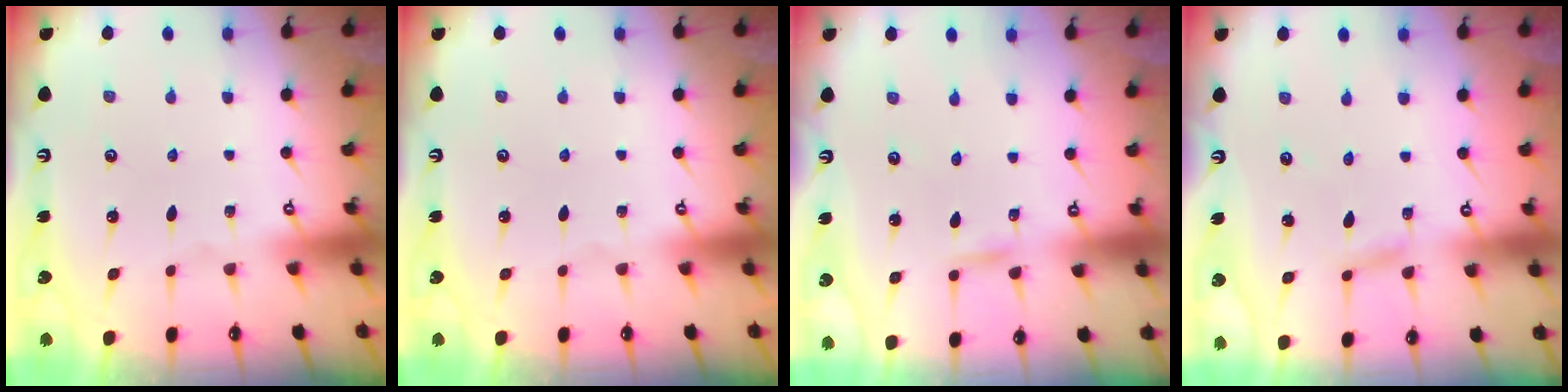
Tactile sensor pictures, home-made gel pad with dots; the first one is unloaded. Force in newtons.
{"total": 0.0}
{"total": 2.4, "press": 2.4, "slide": 0.2}
{"total": 2.7, "press": 2.7, "slide": 0.1}